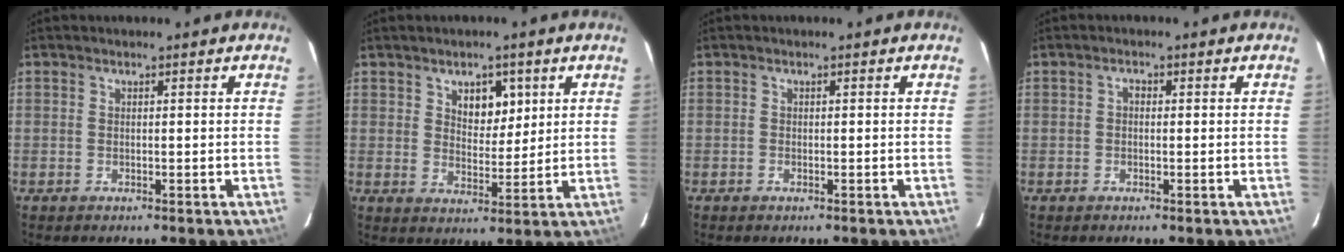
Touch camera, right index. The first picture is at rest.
{"total": 5.9, "force": [2.7, 3.7, 3.7], "torque": [-0.048, 0.002, 0.048]}
{"total": 0.5, "force": [-0.4, 0.3, 0.2], "torque": [-0.003, 0.000, -0.007]}
{"total": 0.9, "force": [-0.2, 0.7, 0.5], "torque": [-0.008, 0.006, -0.005]}